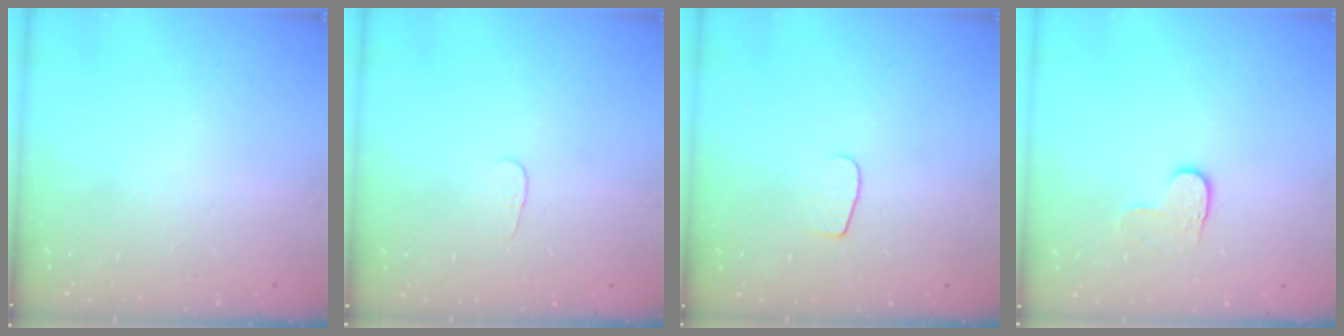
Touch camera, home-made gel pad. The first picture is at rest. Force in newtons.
{"total": 2.8, "press": 2.8, "slide": 0.3}
{"total": 4.8, "press": 4.8, "slide": 0.6}
{"total": 3.4, "press": 3.4, "slide": 0.3}